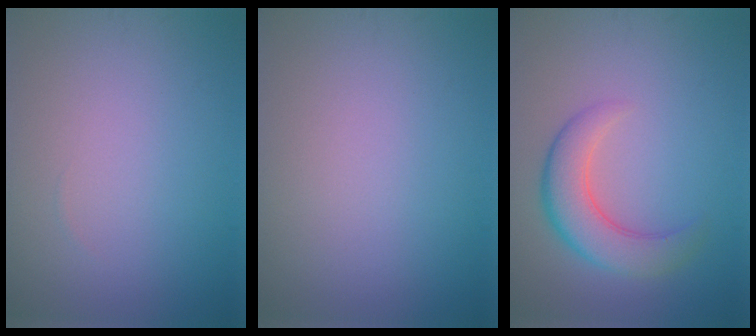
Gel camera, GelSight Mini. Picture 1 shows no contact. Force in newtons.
{"total": 0.0}
{"total": 4.9, "press": 4.9, "slide": 0.2}